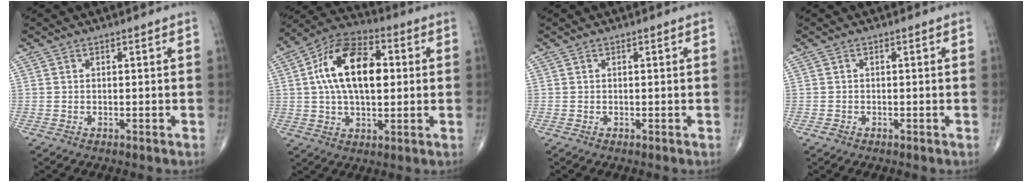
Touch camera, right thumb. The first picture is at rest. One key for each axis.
{"total": 16.7, "fx": 2.5, "fy": 9.2, "fz": 13.7, "tx": -0.228, "ty": 0.019, "tz": 0.036}
{"total": 0.0}
{"total": 0.8, "fx": -0.5, "fy": 0.5, "fz": 0.2, "tx": -0.003, "ty": 0.002, "tz": -0.011}